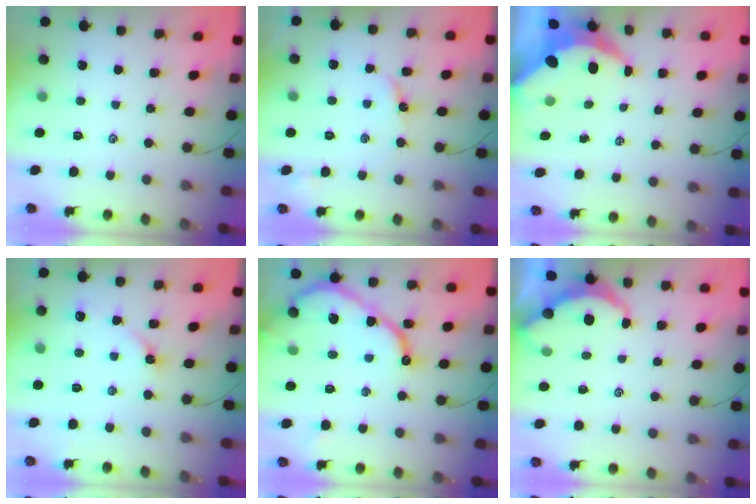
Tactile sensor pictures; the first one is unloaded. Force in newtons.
{"total": 3.5, "press": 3.5, "slide": 0.4}
{"total": 8.5, "press": 8.4, "slide": 1.3}
{"total": 2.9, "press": 2.9, "slide": 0.5}
{"total": 11.7, "press": 11.6, "slide": 1.2}
{"total": 4.2, "press": 4.1, "slide": 0.4}